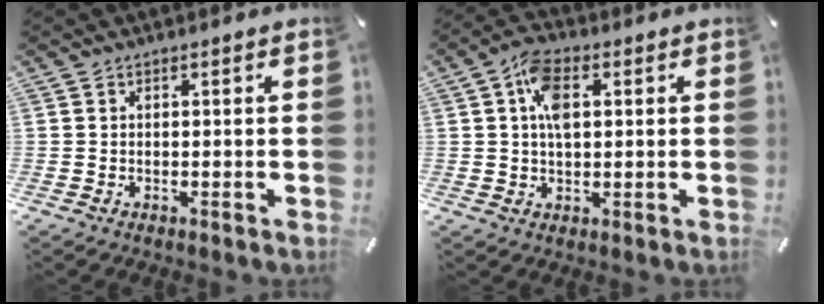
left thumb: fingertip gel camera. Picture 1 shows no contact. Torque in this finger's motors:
{"motor_torque": [1.37, 1.37, 0.25, -0.15, 0.31]}